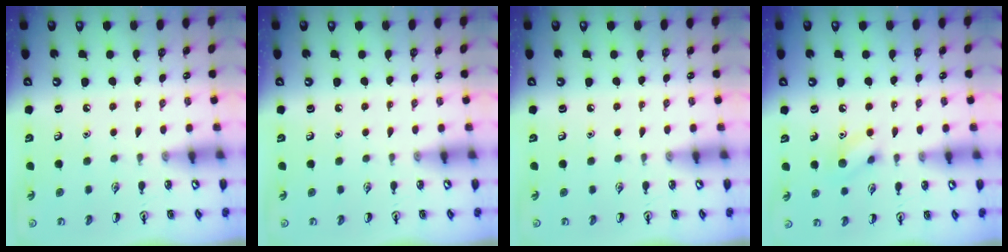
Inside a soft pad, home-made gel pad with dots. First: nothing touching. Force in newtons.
{"total": 0.0}
{"total": 0.0}
{"total": 7.4, "press": 7.4, "slide": 0.7}